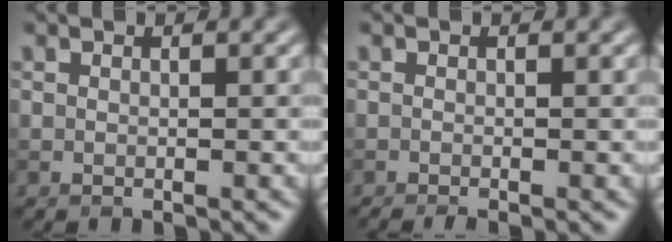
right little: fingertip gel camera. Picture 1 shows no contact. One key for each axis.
{"total": 1.1, "fx": -0.8, "fy": 0.1, "fz": 0.7, "tx": -0.006, "ty": -0.006, "tz": -0.016}